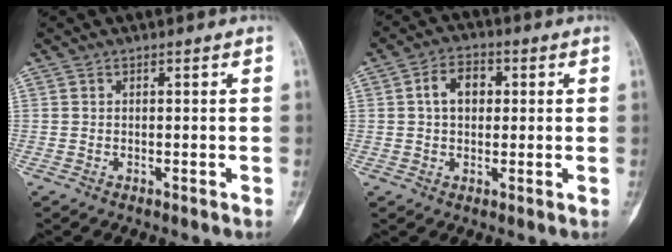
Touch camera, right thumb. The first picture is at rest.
{"total": 6.3, "force": [1.1, 4.4, 4.3], "torque": [-0.059, 0.014, 0.013]}